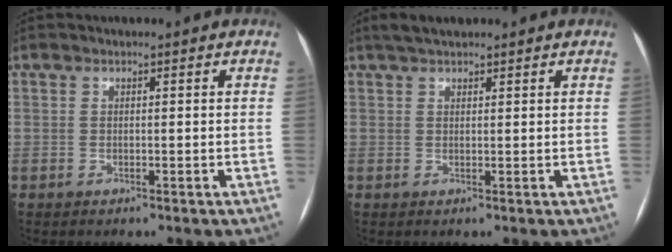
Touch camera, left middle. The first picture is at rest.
{"total": 3.0, "force": [2.5, 0.9, 1.5], "torque": [-0.027, 0.016, 0.045]}